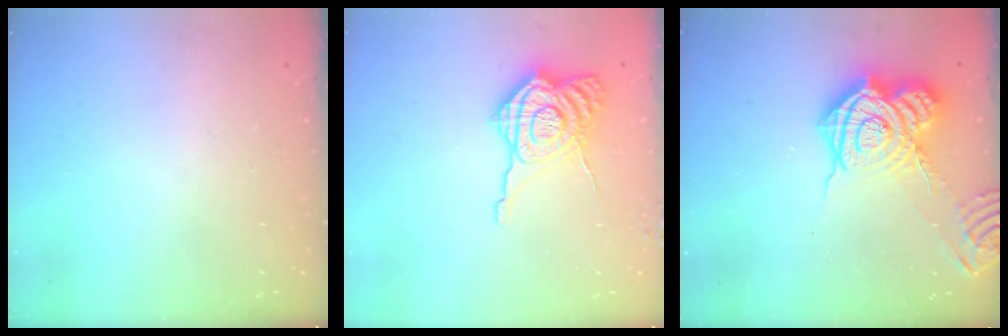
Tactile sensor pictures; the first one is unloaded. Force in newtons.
{"total": 12.9, "press": 12.8, "slide": 1.3}
{"total": 18.8, "press": 18.7, "slide": 1.5}